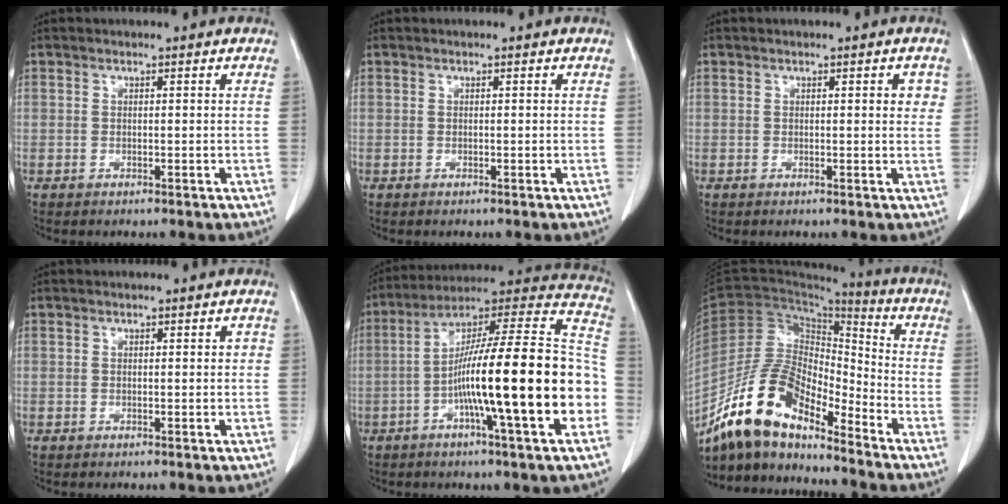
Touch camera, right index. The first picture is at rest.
{"total": 0.0}
{"total": 2.0, "force": [0.6, 0.7, 1.8], "torque": [-0.016, 0.001, 0.005]}
{"total": 0.9, "force": [0.2, 0.4, 0.7], "torque": [-0.009, 0.003, 0.003]}
{"total": 24.5, "force": [-5.5, 1.1, 23.9], "torque": [-0.317, 0.013, -0.095]}
{"total": 15.1, "force": [-12.2, 4.6, 7.7], "torque": [-0.145, 0.025, -0.229]}